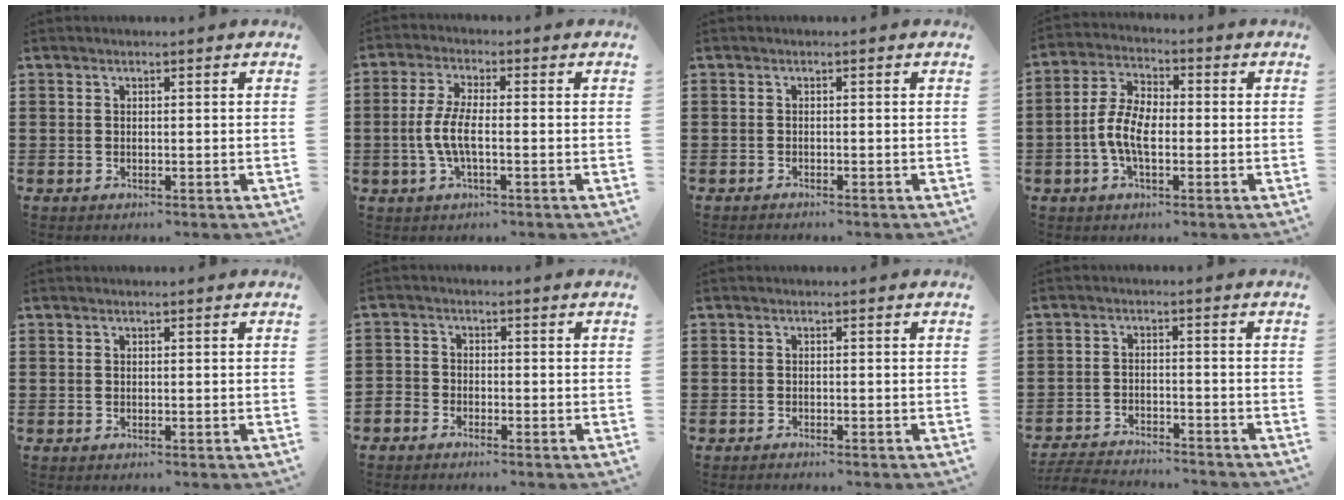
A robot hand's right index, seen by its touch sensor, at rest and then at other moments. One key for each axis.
{"total": 5.5, "fx": -1.2, "fy": 1.7, "fz": 5.1, "tx": -0.126, "ty": -0.007, "tz": -0.033}
{"total": 0.7, "fx": -0.6, "fy": 0.0, "fz": 0.0, "tx": -0.003, "ty": -0.001, "tz": -0.014}
{"total": 6.8, "fx": -1.6, "fy": 3.3, "fz": 5.7, "tx": -0.141, "ty": -0.003, "tz": -0.040}
{"total": 0.0}
{"total": 2.1, "fx": -2.0, "fy": 0.7, "fz": -0.2, "tx": -0.004, "ty": 0.002, "tz": -0.045}
{"total": 0.8, "fx": -0.8, "fy": 0.0, "fz": 0.0, "tx": -0.002, "ty": 0.000, "tz": -0.016}
{"total": 4.4, "fx": -4.4, "fy": 0.2, "fz": 0.4, "tx": -0.021, "ty": -0.001, "tz": -0.095}